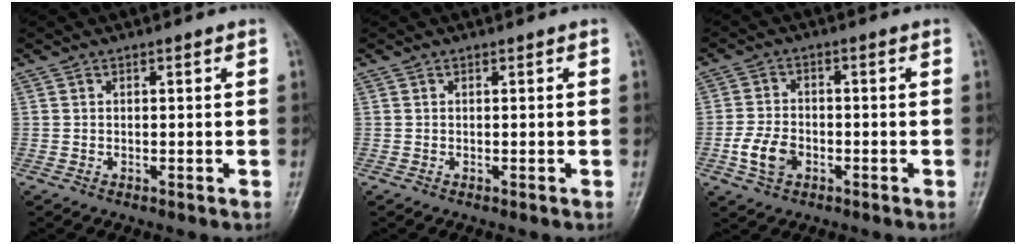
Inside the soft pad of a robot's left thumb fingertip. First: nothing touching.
{"total": 0.0}
{"total": 6.0, "force": [-2.2, 4.1, 3.8], "torque": [-0.068, 0.010, -0.044]}